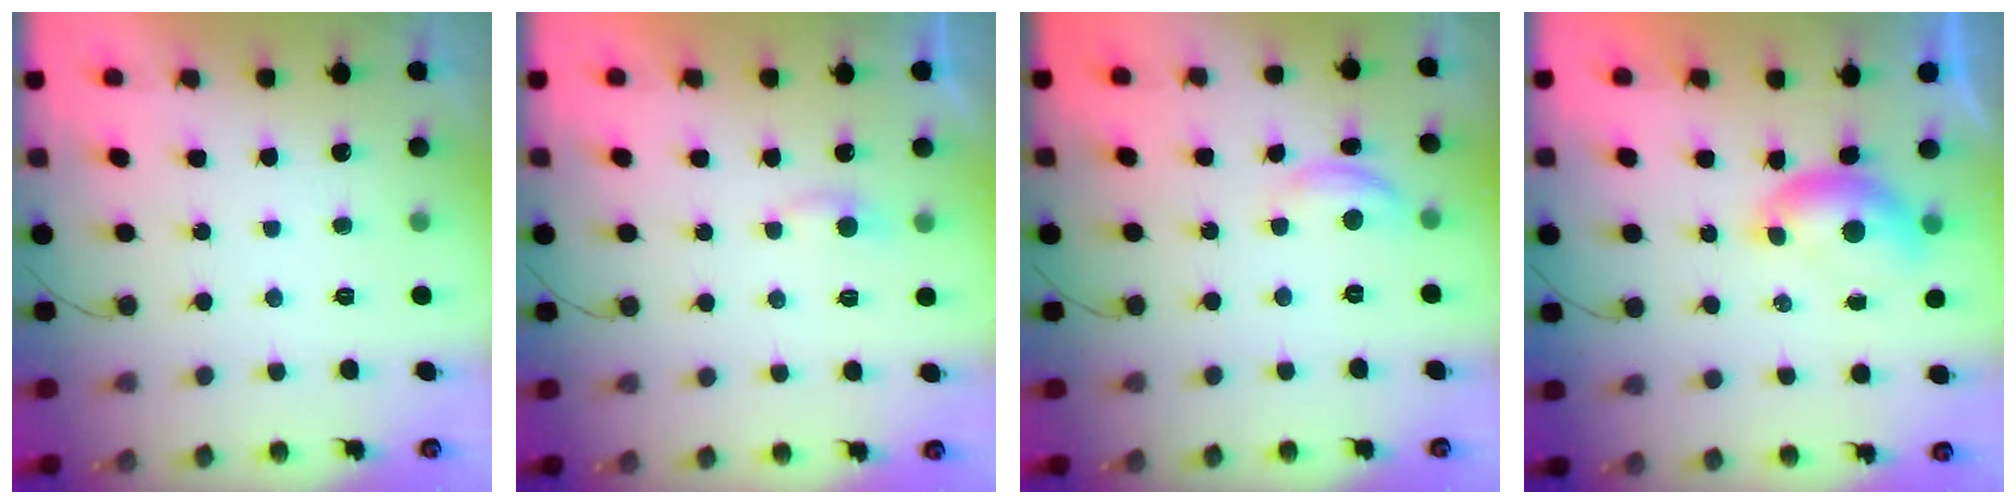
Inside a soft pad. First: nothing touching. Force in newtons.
{"total": 2.4, "press": 2.4, "slide": 0.3}
{"total": 7.8, "press": 7.8, "slide": 0.5}
{"total": 6.3, "press": 6.3, "slide": 0.8}